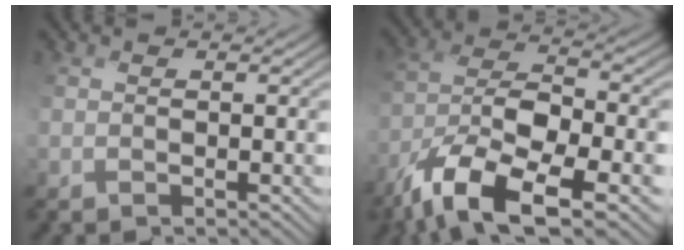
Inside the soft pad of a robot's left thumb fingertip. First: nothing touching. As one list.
[{"total": 13.7, "force": [-7.8, 5.2, 10.0], "torque": [-0.205, -0.018, -0.153]}]